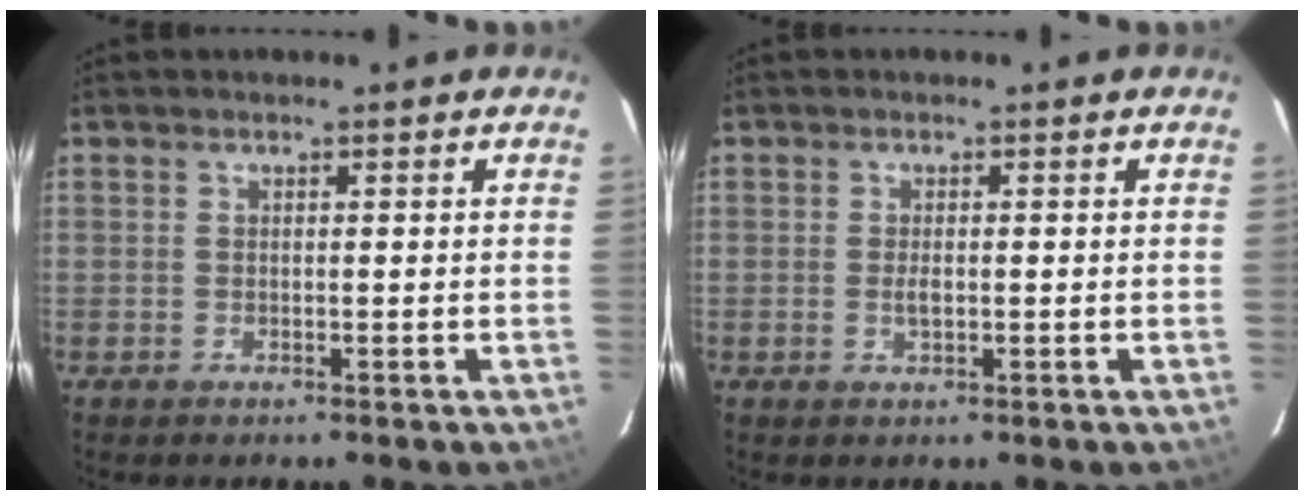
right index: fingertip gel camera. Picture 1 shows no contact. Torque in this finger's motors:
{"motor_torque": [0.52, 0.38, 0.23, 0.04]}